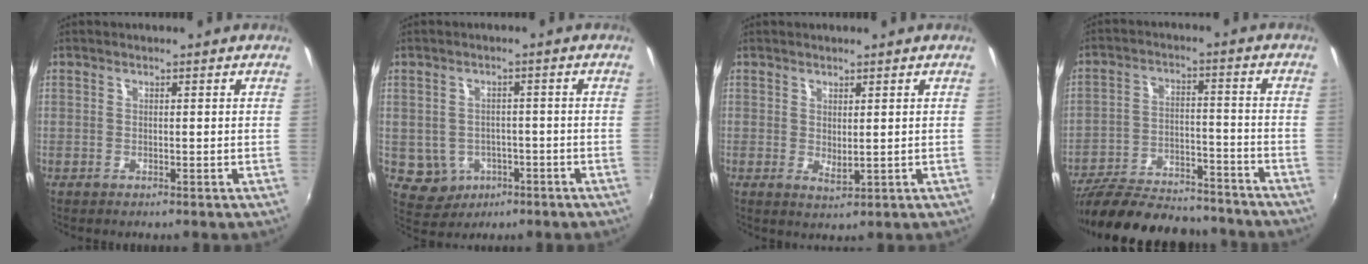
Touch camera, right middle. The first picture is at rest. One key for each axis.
{"total": 6.3, "fx": -2.2, "fy": 5.5, "fz": 1.9, "tx": -0.057, "ty": 0.005, "tz": -0.015}
{"total": 1.9, "fx": 0.7, "fy": 0.7, "fz": 1.6, "tx": -0.026, "ty": -0.004, "tz": 0.013}
{"total": 22.8, "fx": -19.7, "fy": 6.3, "fz": 9.5, "tx": -0.188, "ty": -0.014, "tz": -0.285}